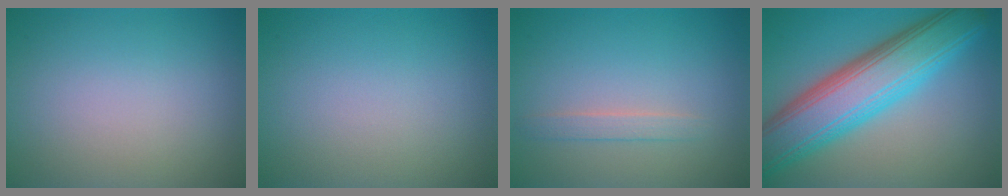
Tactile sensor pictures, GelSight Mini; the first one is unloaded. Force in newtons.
{"total": 0.0}
{"total": 1.3, "press": 1.3, "slide": 0.1}
{"total": 10.2, "press": 10.2, "slide": 0.4}